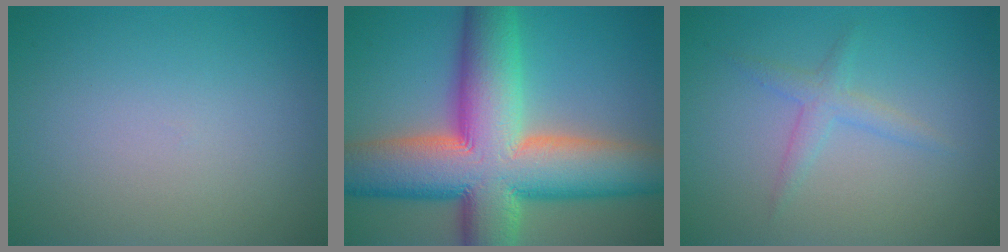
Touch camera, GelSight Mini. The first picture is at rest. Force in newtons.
{"total": 16.5, "press": 16.5, "slide": 0.9}
{"total": 1.8, "press": 1.8, "slide": 0.1}